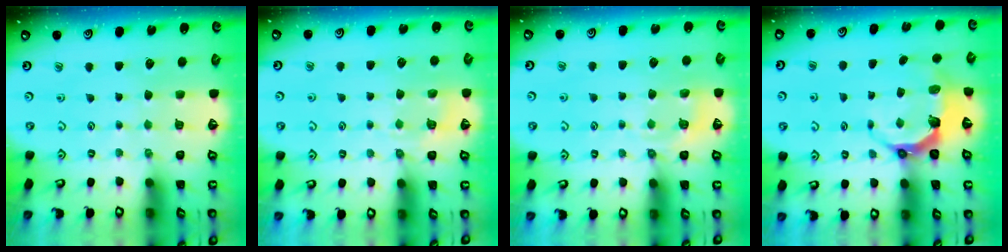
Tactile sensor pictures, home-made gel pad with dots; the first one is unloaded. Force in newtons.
{"total": 6.0, "press": 5.8, "slide": 1.4}
{"total": 6.1, "press": 6.0, "slide": 1.3}
{"total": 6.3, "press": 4.8, "slide": 4.1}